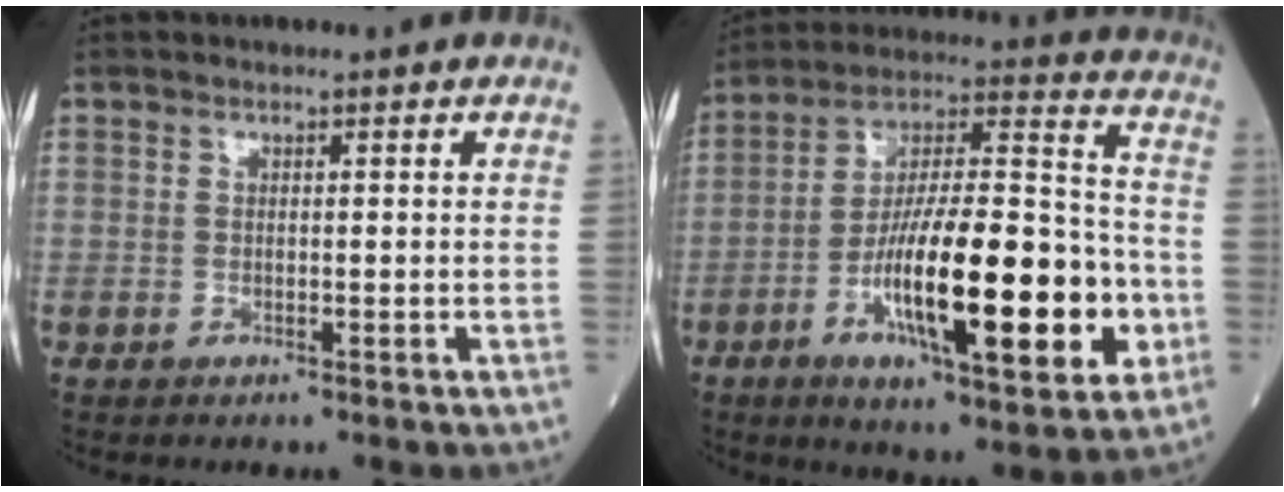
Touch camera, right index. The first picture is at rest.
{"total": 25.2, "force": [-6.8, 6.0, 23.5], "torque": [-0.401, -0.001, -0.103]}